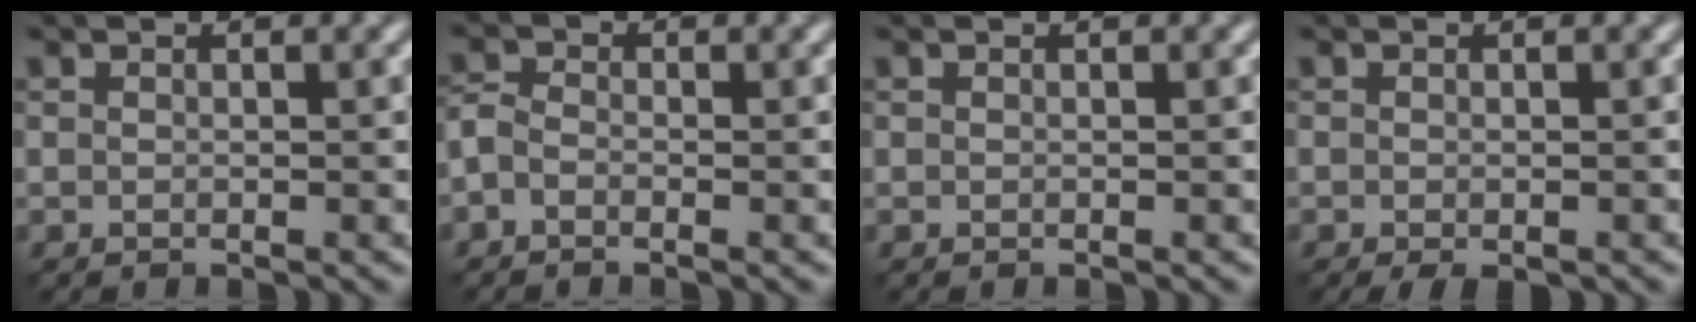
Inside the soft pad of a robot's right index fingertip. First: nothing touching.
{"total": 1.8, "force": [-0.9, 1.1, 1.0], "torque": [-0.023, 0.000, -0.025]}
{"total": 0.0}
{"total": 1.8, "force": [-1.1, 0.6, 1.2], "torque": [-0.021, -0.004, -0.012]}